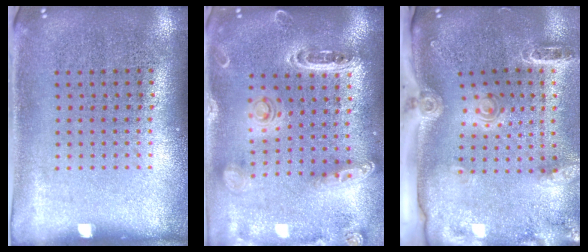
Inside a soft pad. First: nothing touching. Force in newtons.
{"total": 1.4, "press": 1.4, "slide": 0.0}
{"total": 2.6, "press": 1.9, "slide": 1.7}